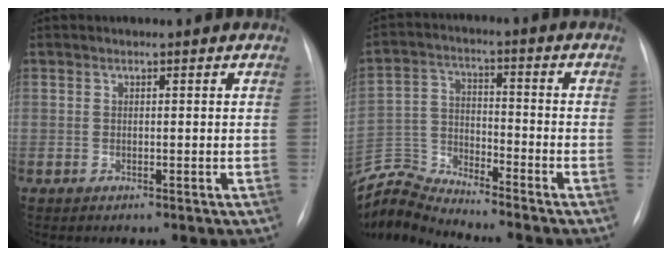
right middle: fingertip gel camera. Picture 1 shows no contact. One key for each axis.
{"total": 7.6, "fx": -7.3, "fy": -1.4, "fz": -1.3, "tx": 0.012, "ty": 0.014, "tz": -0.140}